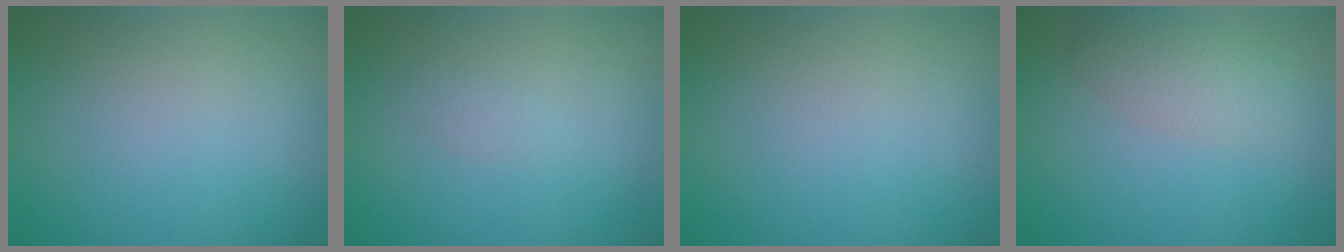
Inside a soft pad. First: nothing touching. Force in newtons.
{"total": 0.8, "press": 0.8, "slide": 0.1}
{"total": 0.0}
{"total": 2.8, "press": 2.8, "slide": 0.1}